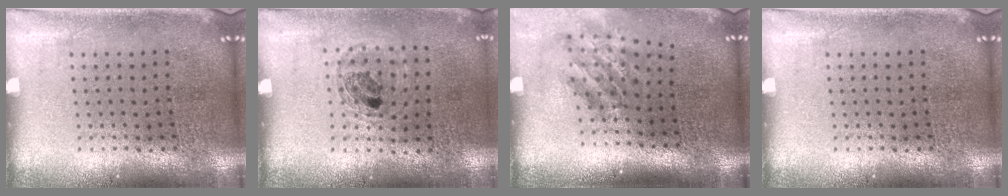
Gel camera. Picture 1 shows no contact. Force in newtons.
{"total": 0.9, "press": 0.9, "slide": 0.1}
{"total": 1.9, "press": 1.2, "slide": 1.4}
{"total": 0.0}